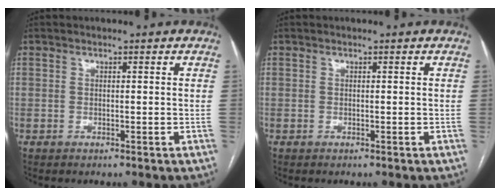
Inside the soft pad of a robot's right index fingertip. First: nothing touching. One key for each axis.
{"total": 0.0}